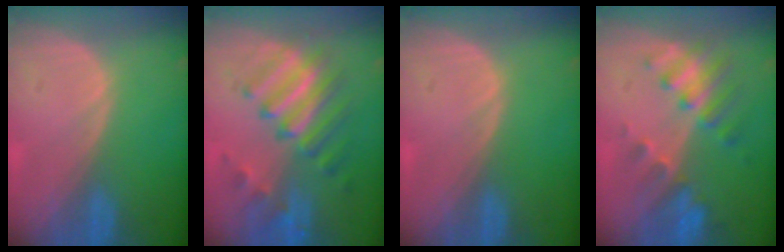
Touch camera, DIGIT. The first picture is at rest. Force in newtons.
{"total": 9.3, "press": 8.6, "slide": 3.6}
{"total": 0.0}
{"total": 7.9, "press": 7.0, "slide": 3.7}